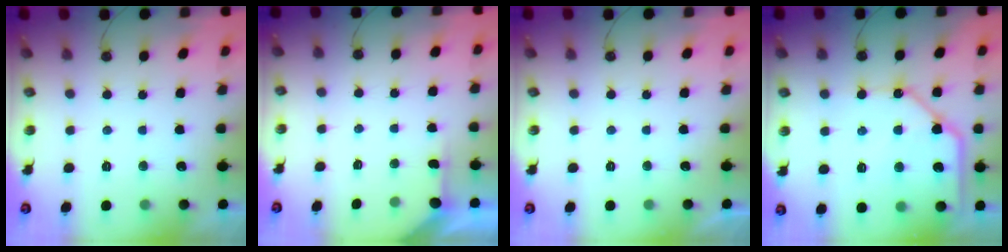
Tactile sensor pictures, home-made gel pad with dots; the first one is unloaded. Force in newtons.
{"total": 1.5, "press": 1.5, "slide": 0.2}
{"total": 0.0}
{"total": 14.1, "press": 14.0, "slide": 1.9}